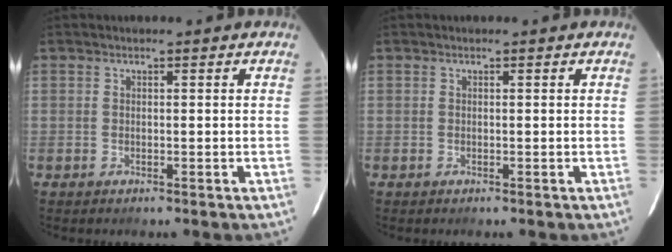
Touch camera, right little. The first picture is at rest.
{"total": 0.0}